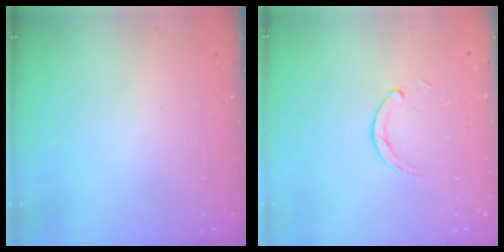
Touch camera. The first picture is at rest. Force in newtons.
{"total": 2.9, "press": 2.9, "slide": 0.4}